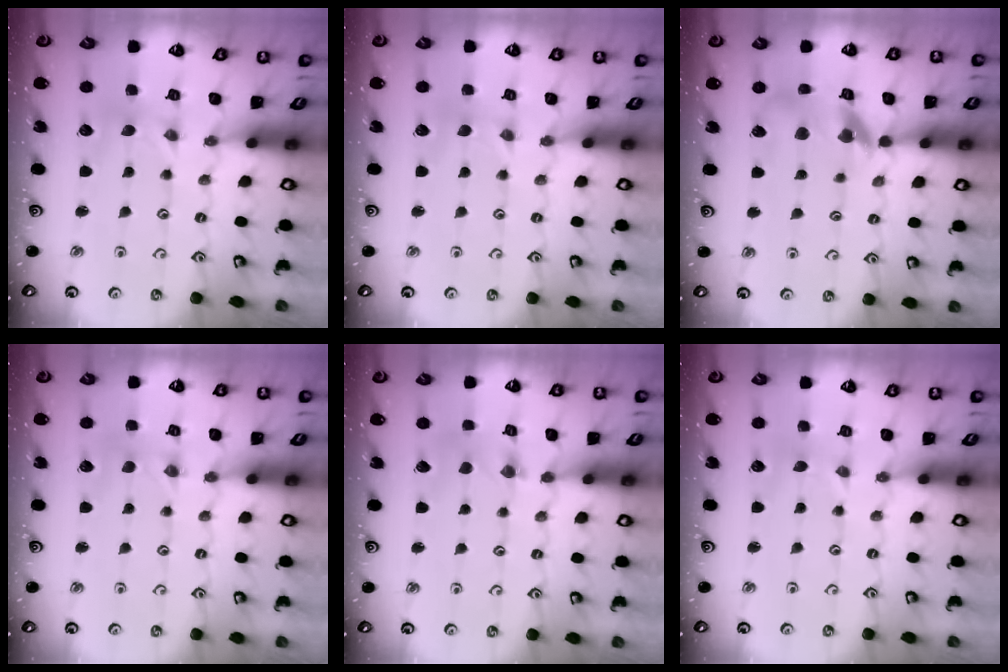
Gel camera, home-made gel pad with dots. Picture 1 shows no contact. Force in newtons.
{"total": 0.0}
{"total": 12.9, "press": 12.8, "slide": 1.6}
{"total": 0.0}
{"total": 1.5, "press": 1.5, "slide": 0.4}
{"total": 0.0}